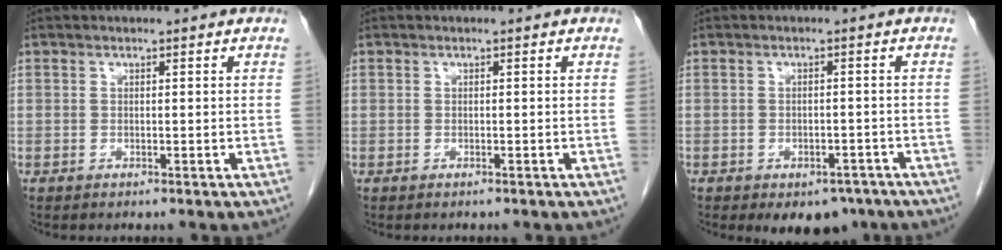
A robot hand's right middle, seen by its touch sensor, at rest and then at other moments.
{"total": 0.0}
{"total": 6.2, "force": [-4.5, 3.5, 2.6], "torque": [-0.024, 0.005, -0.054]}